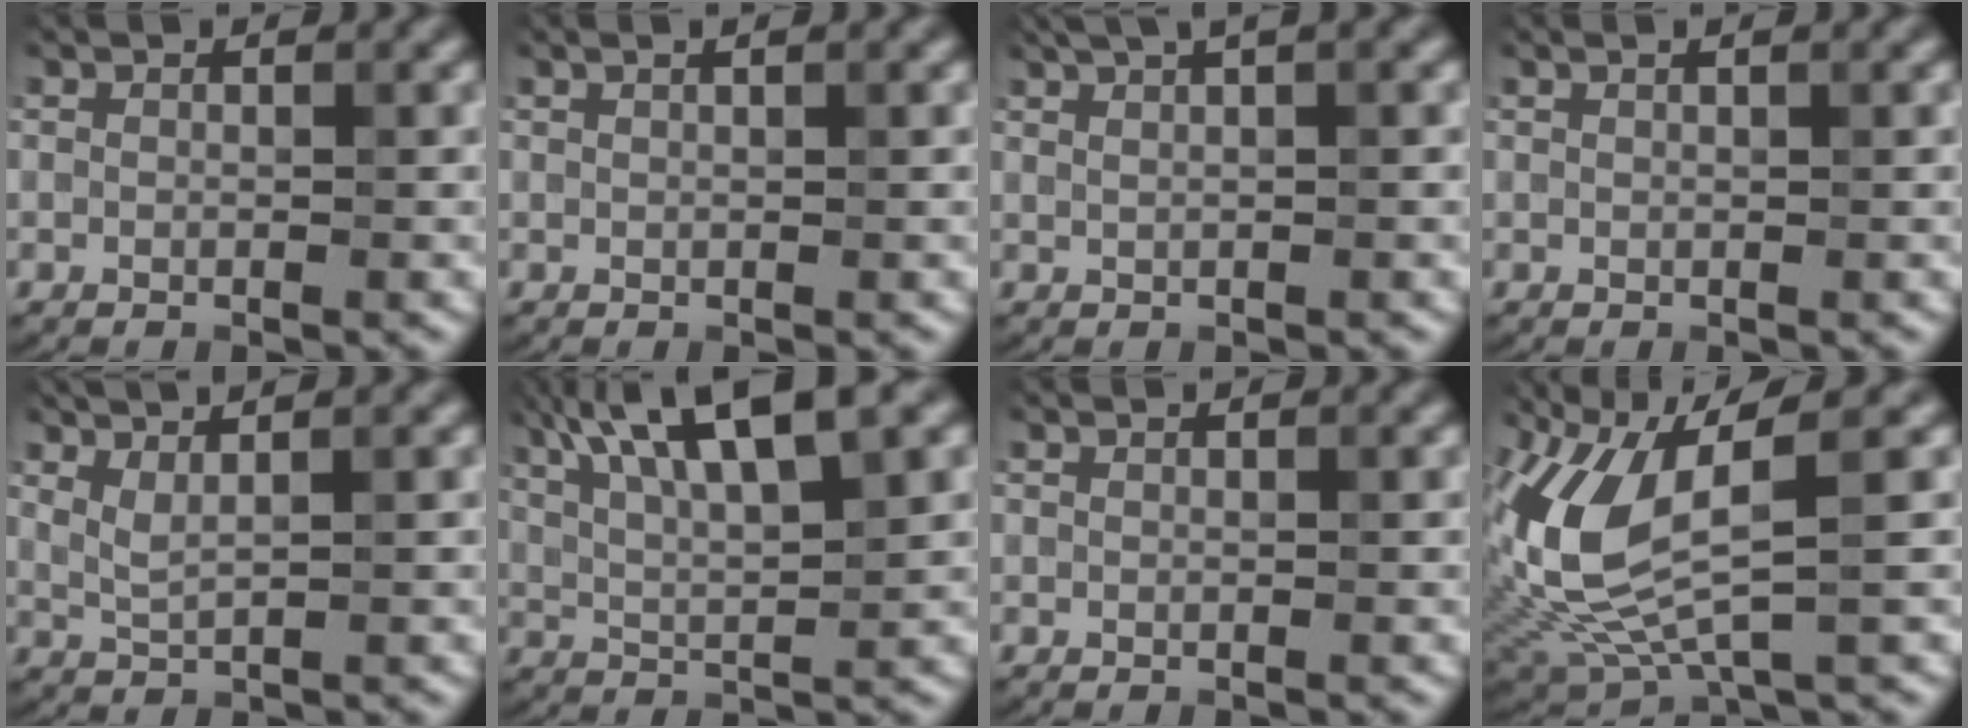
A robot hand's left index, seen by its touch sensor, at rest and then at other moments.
{"total": 1.4, "force": [0.9, 0.4, 1.0], "torque": [-0.007, -0.006, 0.008]}
{"total": 5.3, "force": [3.3, 1.9, 3.7], "torque": [-0.037, 0.029, 0.028]}
{"total": 1.1, "force": [0.8, 0.2, 0.8], "torque": [-0.007, -0.005, 0.009]}
{"total": 2.6, "force": [1.6, 0.7, 2.0], "torque": [-0.037, 0.003, 0.029]}
{"total": 10.5, "force": [5.8, 2.8, 8.2], "torque": [-0.137, 0.023, 0.094]}
{"total": 0.0}
{"total": 9.2, "force": [1.5, 3.6, 8.4], "torque": [-0.195, -0.010, 0.032]}